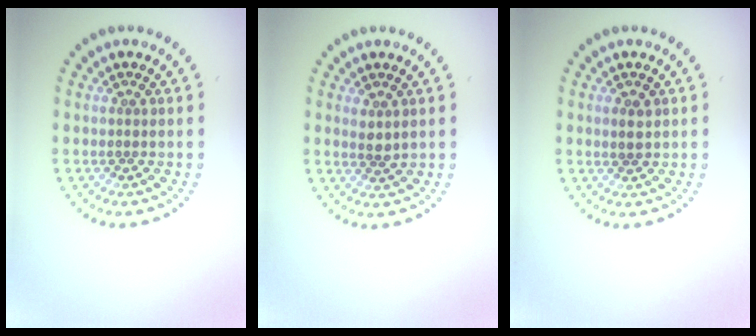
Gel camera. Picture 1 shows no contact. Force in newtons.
{"total": 1.3, "press": 1.1, "slide": 0.7}
{"total": 1.3, "press": 1.2, "slide": 0.4}